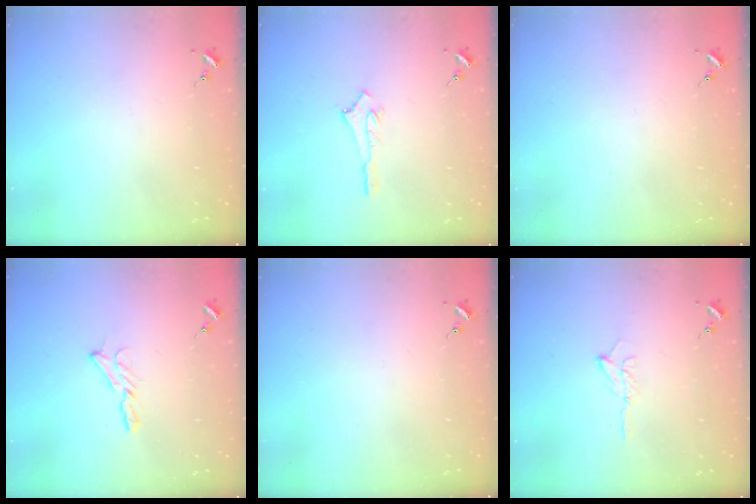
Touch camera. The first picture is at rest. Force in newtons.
{"total": 2.6, "press": 2.6, "slide": 0.4}
{"total": 0.0}
{"total": 6.4, "press": 6.4, "slide": 0.1}
{"total": 0.0}
{"total": 4.9, "press": 4.9, "slide": 0.6}